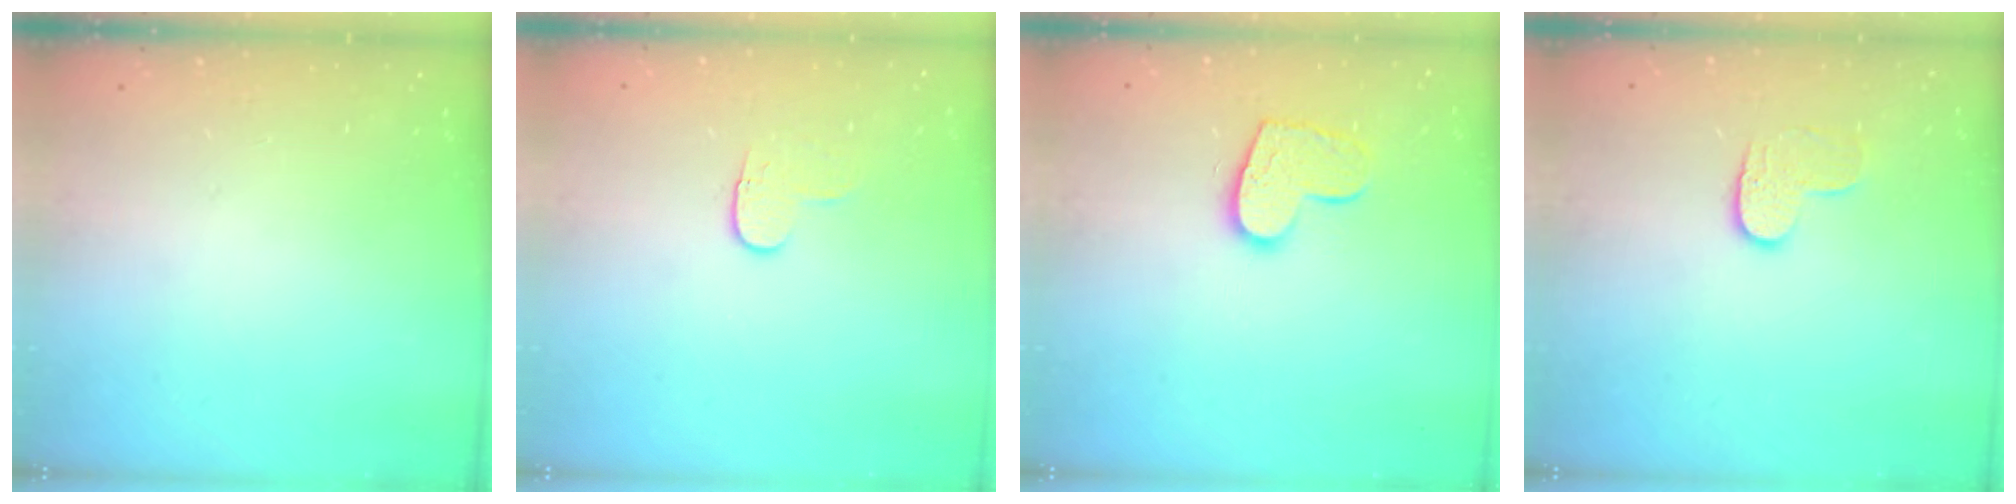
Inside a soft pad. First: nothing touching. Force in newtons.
{"total": 4.2, "press": 4.2, "slide": 0.5}
{"total": 11.7, "press": 11.7, "slide": 0.8}
{"total": 6.2, "press": 6.2, "slide": 0.3}